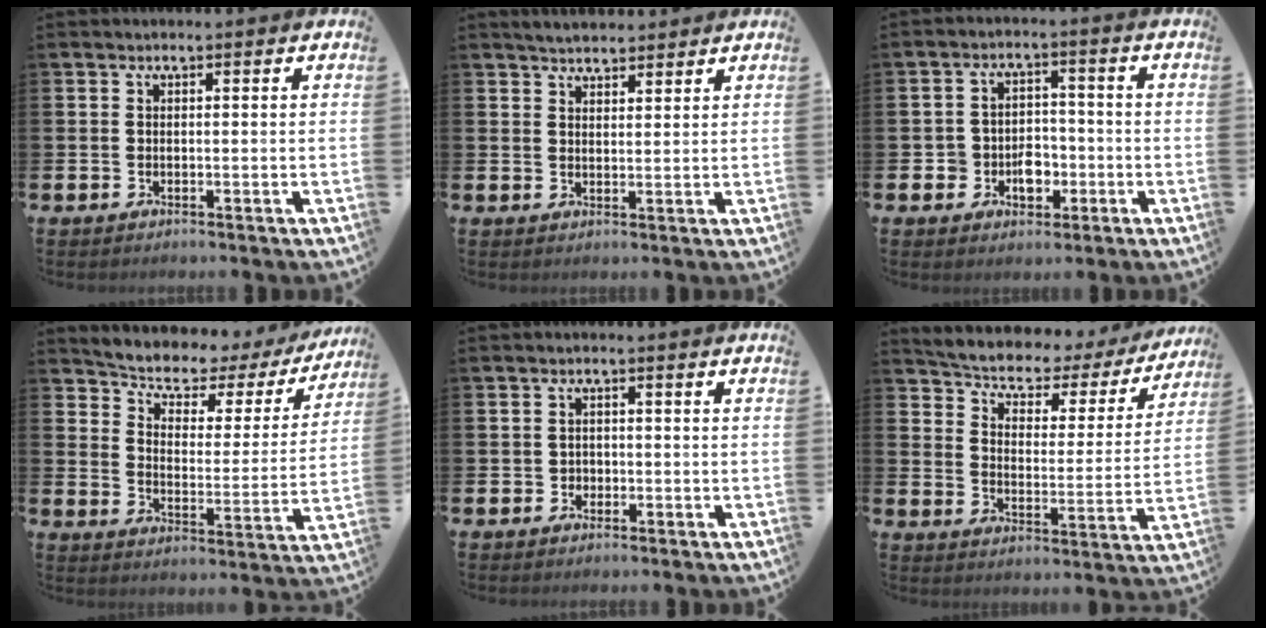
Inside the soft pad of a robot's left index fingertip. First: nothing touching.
{"total": 3.3, "force": [3.2, 0.8, 0.2], "torque": [-0.010, -0.010, 0.059]}
{"total": 4.6, "force": [-1.8, 3.8, 1.8], "torque": [-0.029, 0.005, -0.040]}
{"total": 5.2, "force": [4.5, 2.1, 1.4], "torque": [-0.058, -0.034, 0.071]}
{"total": 1.3, "force": [-0.4, 1.3, 0.2], "torque": [-0.002, 0.004, -0.013]}
{"total": 4.8, "force": [4.3, 1.9, 1.0], "torque": [-0.049, -0.035, 0.066]}